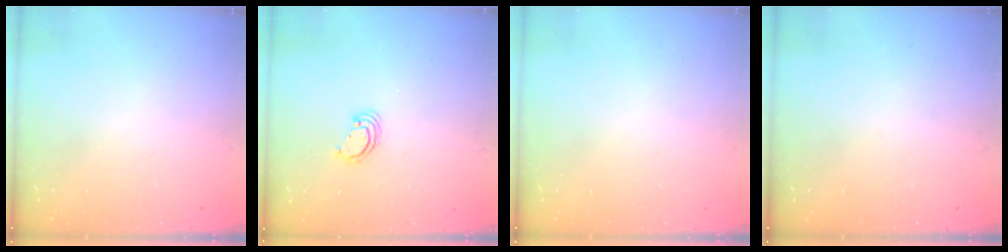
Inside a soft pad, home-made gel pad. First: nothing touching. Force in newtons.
{"total": 3.7, "press": 3.6, "slide": 0.2}
{"total": 0.0}
{"total": 0.0}